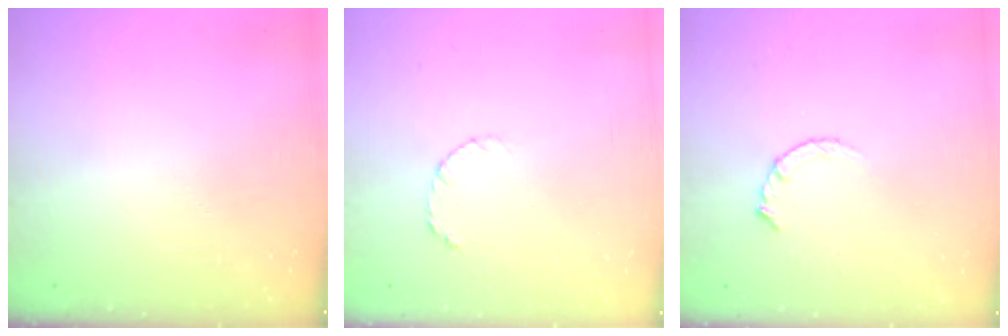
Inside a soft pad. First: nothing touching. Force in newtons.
{"total": 3.9, "press": 3.8, "slide": 0.5}
{"total": 2.8, "press": 2.8, "slide": 0.4}